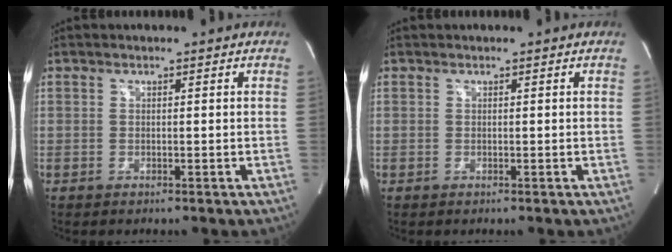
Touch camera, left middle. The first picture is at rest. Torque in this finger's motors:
{"motor_torque": [0.03, 0.11, -0.08, 0.00]}